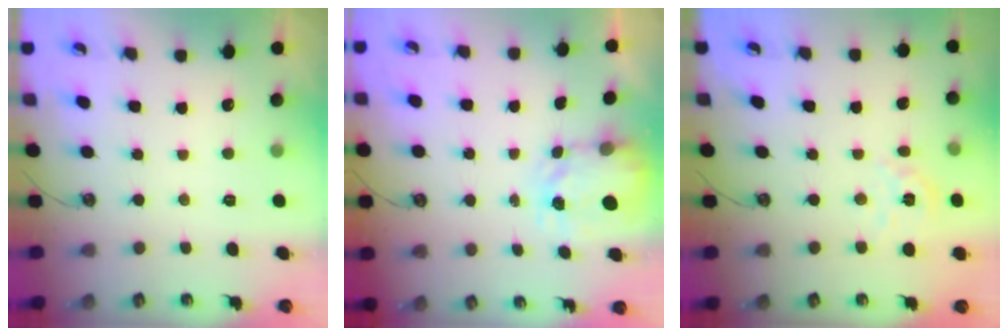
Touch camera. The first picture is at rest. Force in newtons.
{"total": 3.6, "press": 3.6, "slide": 0.4}
{"total": 5.5, "press": 5.5, "slide": 0.4}